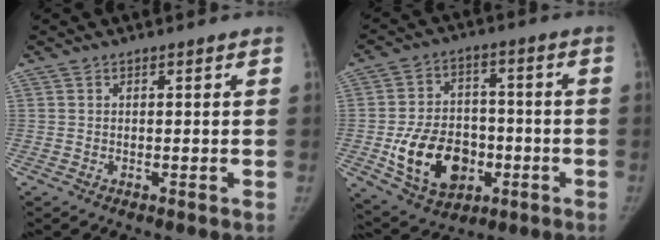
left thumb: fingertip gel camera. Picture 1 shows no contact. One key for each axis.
{"total": 15.8, "fx": -4.2, "fy": 11.6, "fz": 10.0, "tx": -0.131, "ty": 0.019, "tz": -0.056}